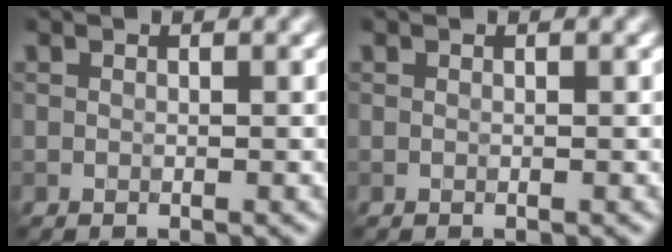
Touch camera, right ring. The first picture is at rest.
{"total": 0.0}